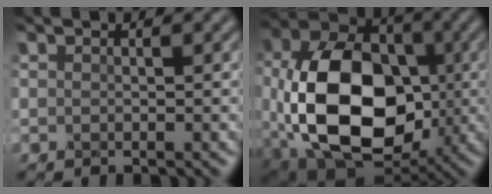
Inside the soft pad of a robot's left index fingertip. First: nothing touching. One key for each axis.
{"total": 15.1, "fx": -2.1, "fy": 10.2, "fz": 10.9, "tx": -0.219, "ty": -0.022, "tz": -0.043}